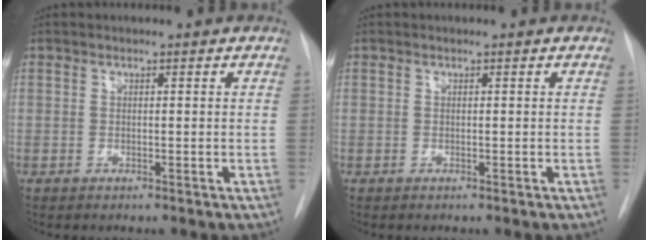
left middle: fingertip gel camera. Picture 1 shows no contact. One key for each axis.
{"total": 0.0}